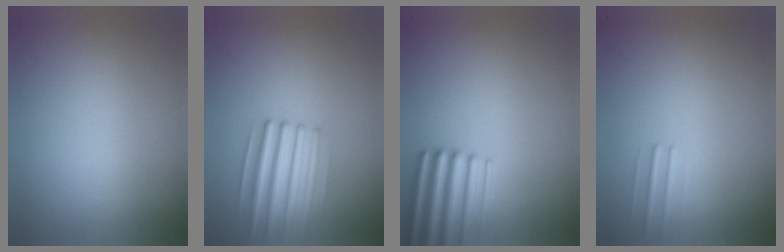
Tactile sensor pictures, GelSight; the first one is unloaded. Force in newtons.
{"total": 4.3}
{"total": 4.3}
{"total": 1.0}